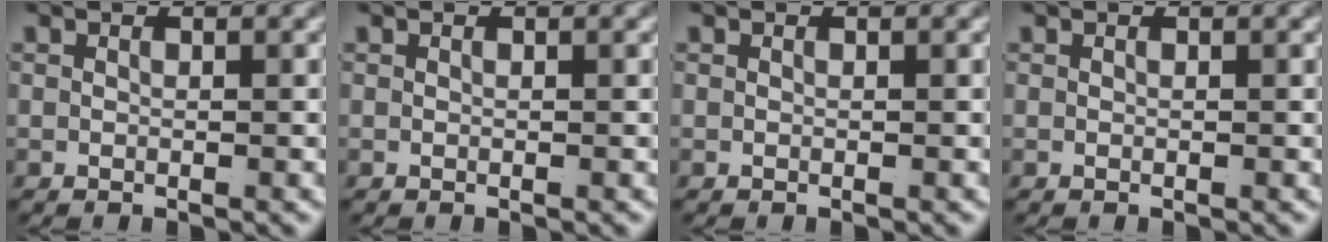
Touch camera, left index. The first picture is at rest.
{"total": 0.0}
{"total": 0.0}
{"total": 0.0}